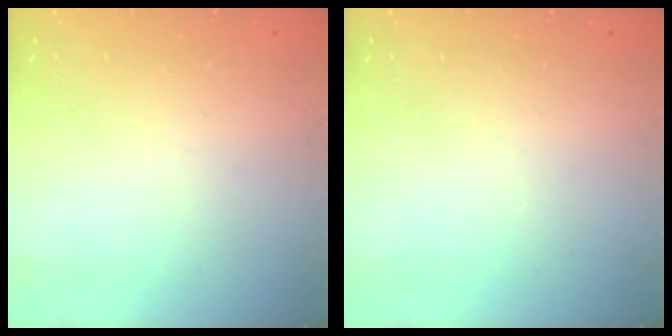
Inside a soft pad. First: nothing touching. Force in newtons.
{"total": 0.0}